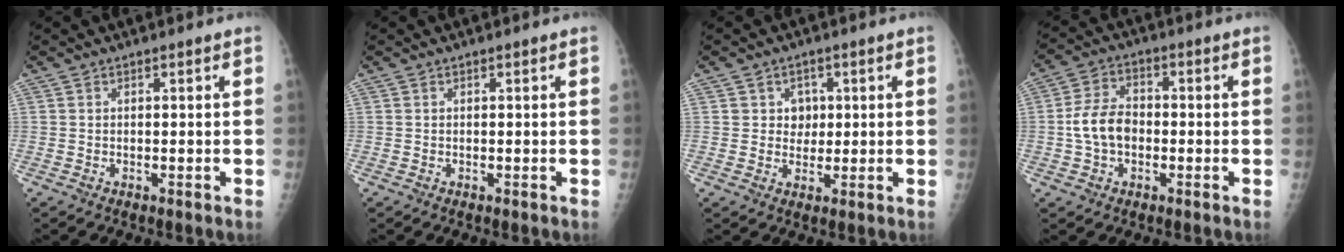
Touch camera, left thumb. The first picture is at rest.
{"total": 0.0}
{"total": 3.8, "force": [0.9, 3.4, 1.4], "torque": [0.007, 0.000, 0.011]}
{"total": 8.1, "force": [-1.1, 5.7, 5.6], "torque": [-0.097, 0.021, -0.026]}